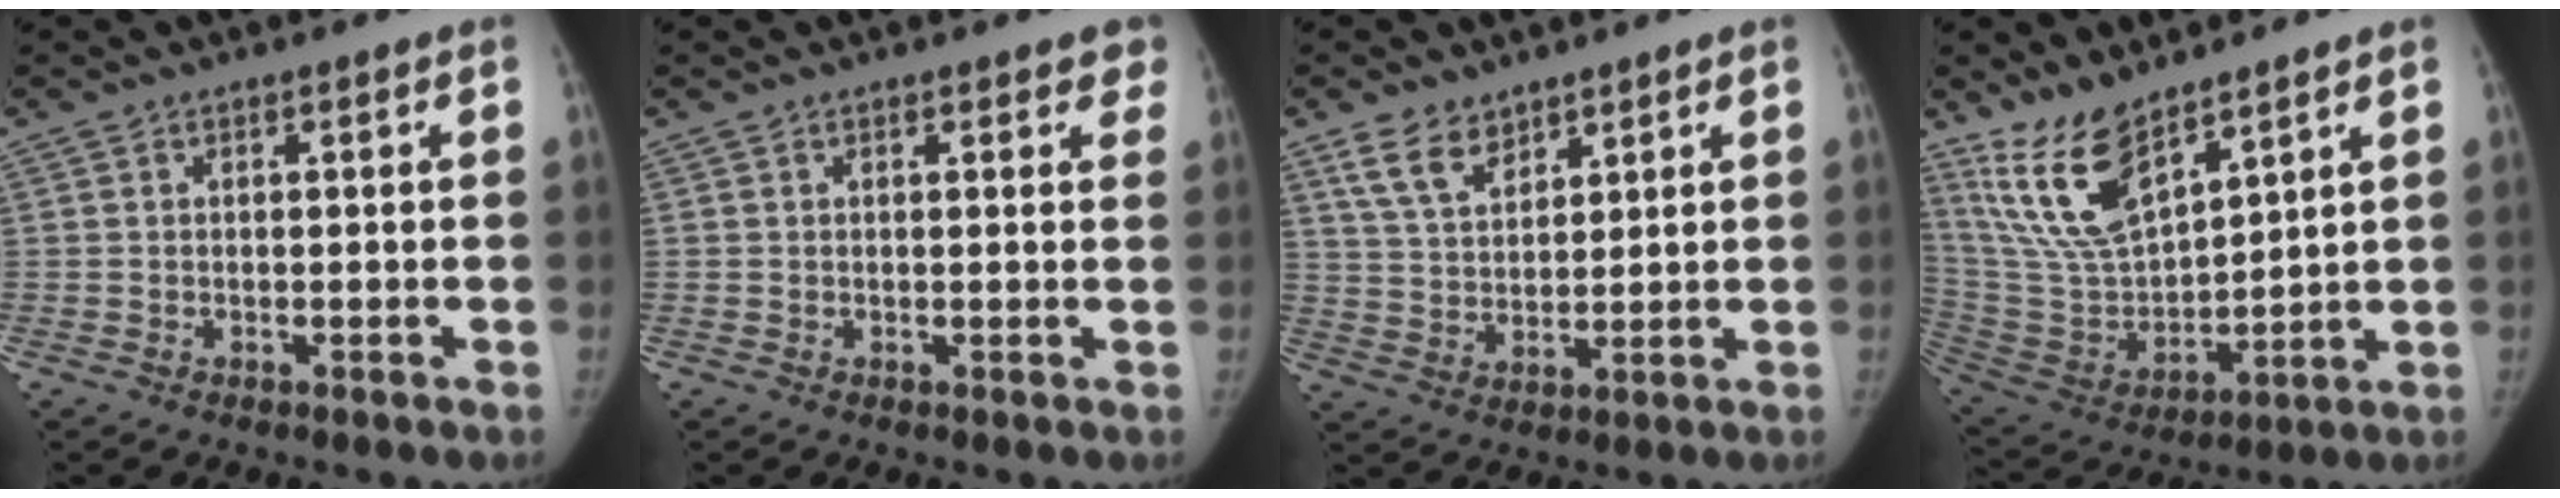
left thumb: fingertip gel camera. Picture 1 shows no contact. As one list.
[{"total": 3.5, "force": [2.6, 1.3, 1.9], "torque": [0.008, -0.003, 0.022]}, {"total": 7.4, "force": [5.1, 4.2, 3.4], "torque": [-0.044, -0.027, 0.105]}, {"total": 14.5, "force": [10.4, 5.5, 8.6], "torque": [-0.140, -0.058, 0.224]}]